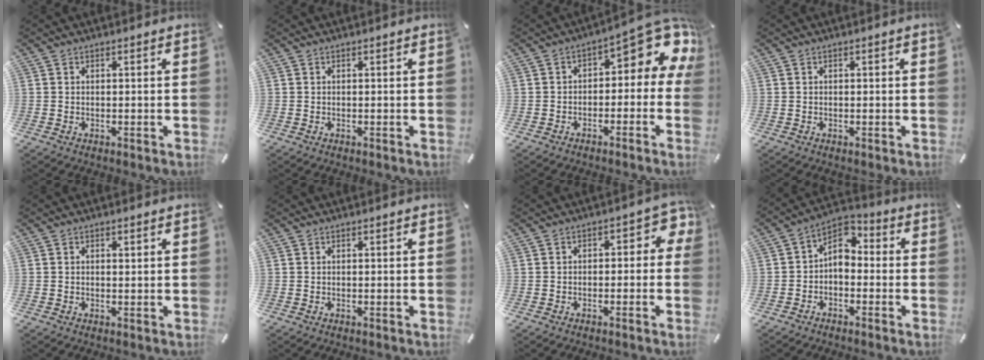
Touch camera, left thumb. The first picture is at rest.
{"total": 0.0}
{"total": 10.1, "force": [4.0, 4.9, 7.9], "torque": [-0.088, -0.044, 0.063]}
{"total": 0.6, "force": [-0.1, 0.1, 0.6], "torque": [-0.011, 0.001, -0.002]}
{"total": 0.9, "force": [0.1, 0.6, 0.7], "torque": [-0.006, -0.001, 0.000]}
{"total": 0.0}
{"total": 4.5, "force": [-1.0, 2.8, 3.4], "torque": [-0.048, 0.012, -0.025]}
{"total": 5.8, "force": [-0.6, 4.5, 3.6], "torque": [-0.069, 0.002, -0.017]}